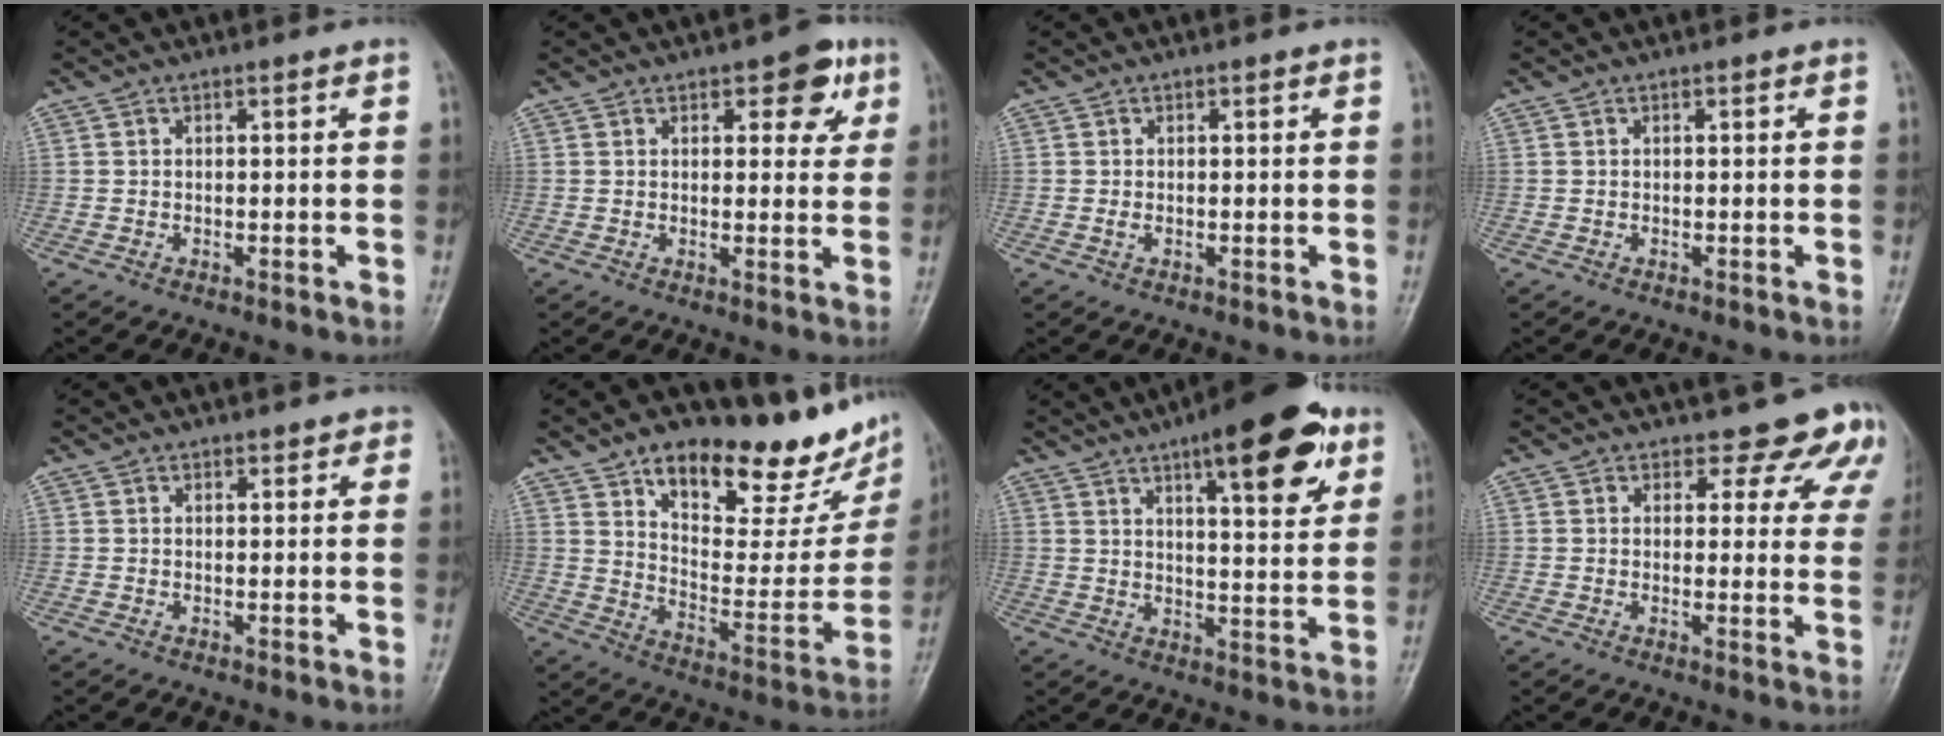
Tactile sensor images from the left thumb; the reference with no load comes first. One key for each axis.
{"total": 6.6, "fx": 3.2, "fy": 3.4, "fz": 4.6, "tx": -0.023, "ty": -0.009, "tz": 0.034}
{"total": 1.1, "fx": 0.1, "fy": 0.7, "fz": 0.8, "tx": -0.012, "ty": -0.001, "tz": -0.001}
{"total": 0.0}
{"total": 1.5, "fx": 1.0, "fy": 1.0, "fz": 0.5, "tx": 0.016, "ty": -0.003, "tz": 0.007}
{"total": 25.7, "fx": 17.1, "fy": 10.0, "fz": 16.4, "tx": -0.180, "ty": -0.080, "tz": 0.258}
{"total": 16.4, "fx": 8.6, "fy": 5.1, "fz": 13.0, "tx": -0.151, "ty": -0.029, "tz": 0.120}
{"total": 9.8, "fx": 8.4, "fy": 4.5, "fz": 2.1, "tx": 0.031, "ty": -0.048, "tz": 0.071}